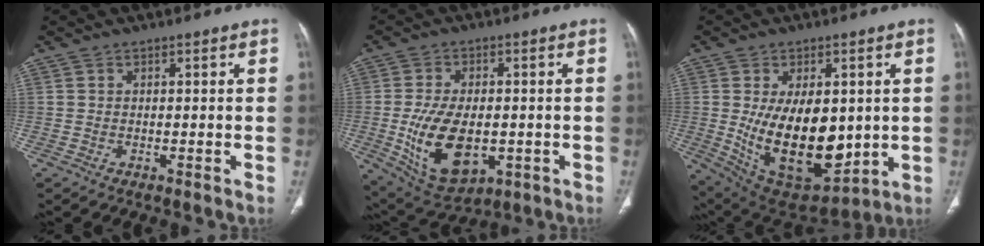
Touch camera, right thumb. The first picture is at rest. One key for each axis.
{"total": 14.8, "fx": -2.6, "fy": 8.5, "fz": 11.8, "tx": -0.198, "ty": -0.006, "tz": -0.022}
{"total": 19.6, "fx": -0.2, "fy": 10.9, "fz": 16.4, "tx": -0.246, "ty": -0.026, "tz": 0.031}